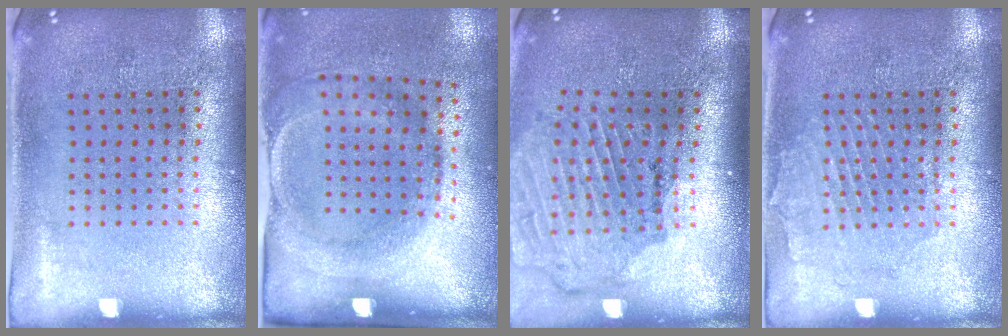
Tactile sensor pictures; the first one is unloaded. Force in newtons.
{"total": 1.9, "press": 1.2, "slide": 1.5}
{"total": 1.9, "press": 1.8, "slide": 0.3}
{"total": 1.4, "press": 1.4, "slide": 0.0}